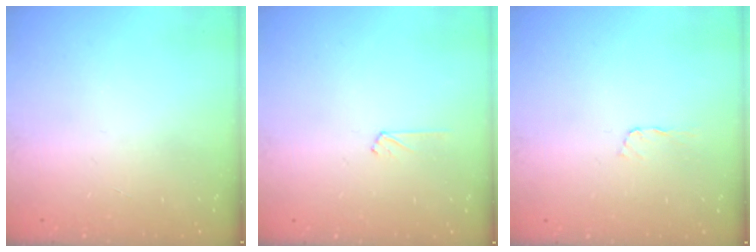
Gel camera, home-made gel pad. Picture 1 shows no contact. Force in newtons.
{"total": 3.8, "press": 3.8, "slide": 0.4}
{"total": 2.1, "press": 2.1, "slide": 0.3}